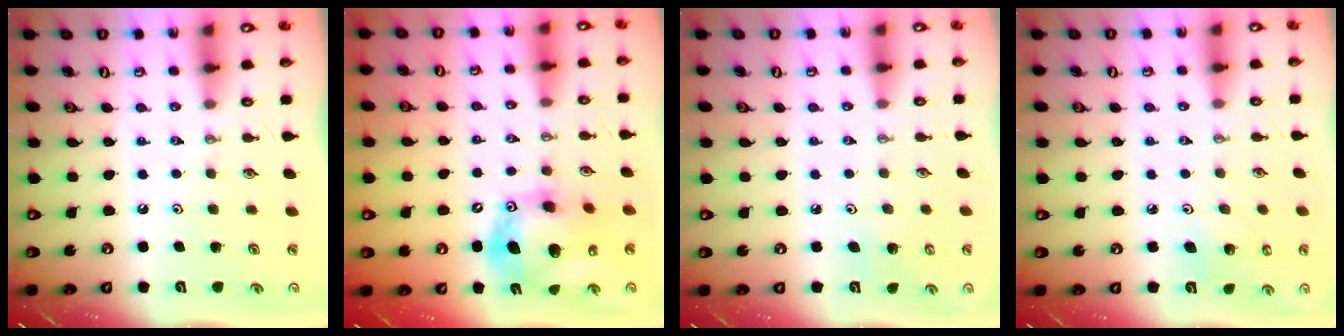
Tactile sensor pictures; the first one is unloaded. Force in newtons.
{"total": 17.1, "press": 16.9, "slide": 2.8}
{"total": 3.8, "press": 3.8, "slide": 0.2}
{"total": 5.6, "press": 5.6, "slide": 0.9}